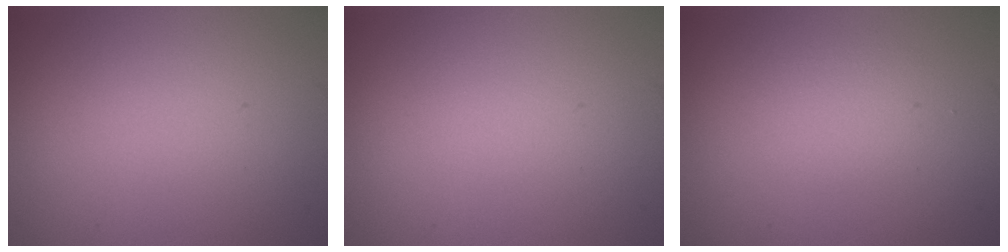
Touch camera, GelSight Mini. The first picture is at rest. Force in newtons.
{"total": 0.0}
{"total": 1.3, "press": 1.3, "slide": 0.1}